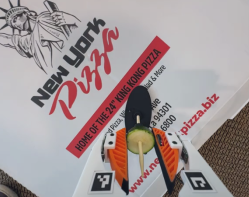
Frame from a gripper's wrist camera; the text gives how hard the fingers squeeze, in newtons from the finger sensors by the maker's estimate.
{"total": 8.5, "left": 8.7, "right": 8.4}